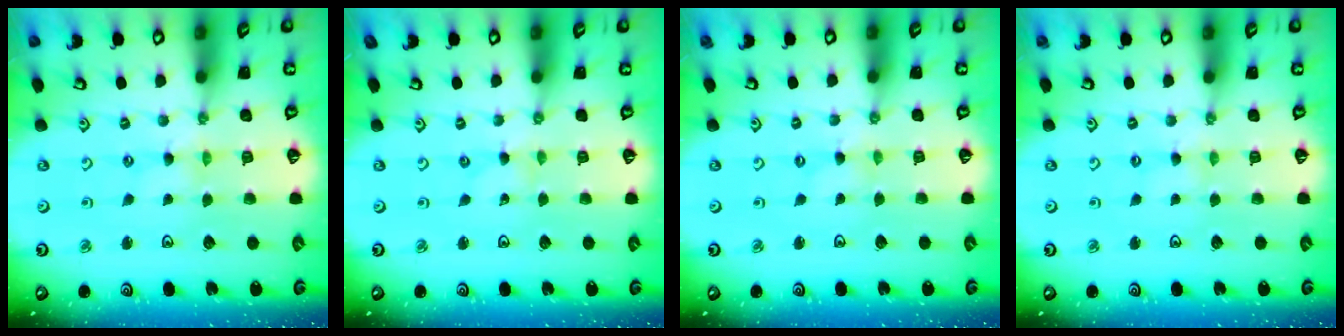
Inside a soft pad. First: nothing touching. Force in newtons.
{"total": 0.0}
{"total": 0.0}
{"total": 0.7, "press": 0.7, "slide": 0.1}